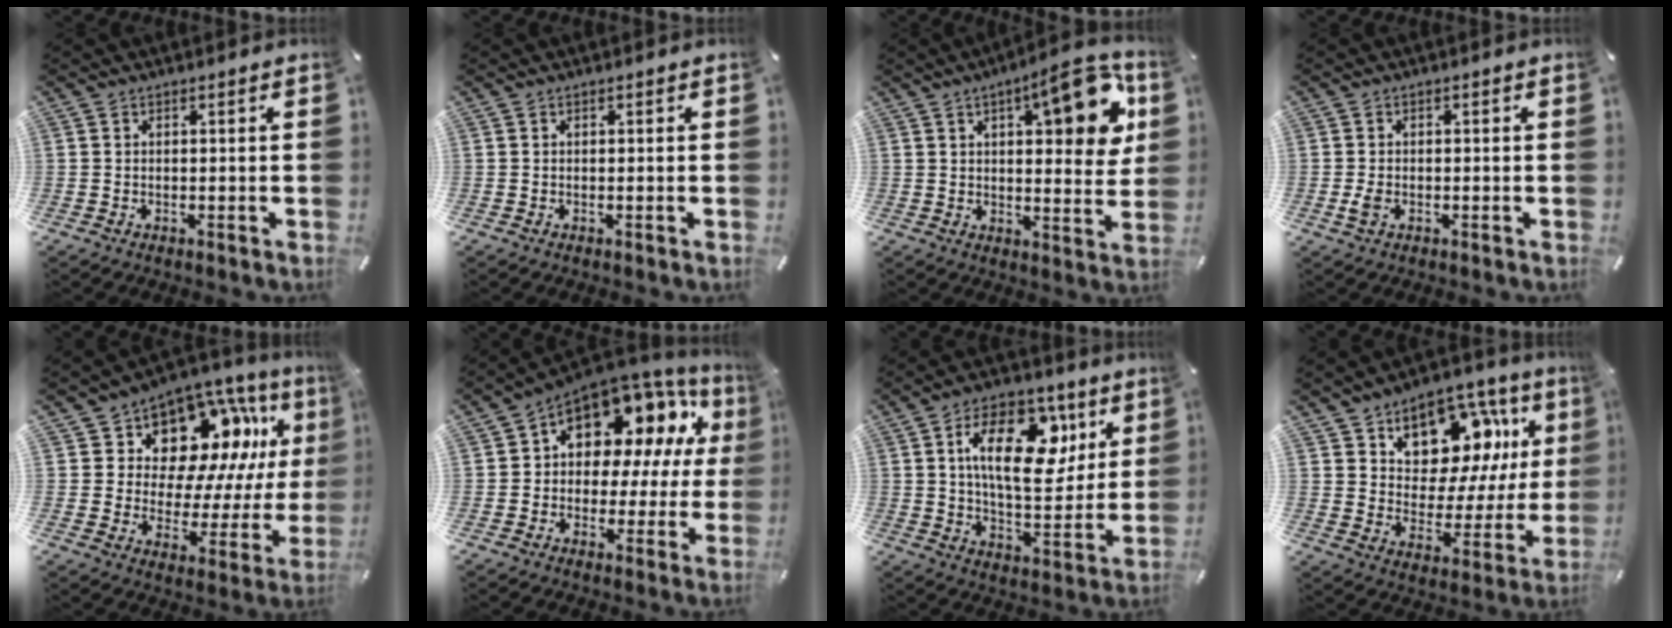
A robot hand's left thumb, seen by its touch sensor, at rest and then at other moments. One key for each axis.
{"total": 0.0}
{"total": 15.5, "fx": 7.0, "fy": 5.7, "fz": 12.6, "tx": -0.153, "ty": -0.035, "tz": 0.107}
{"total": 2.3, "fx": -0.6, "fy": 1.4, "fz": 1.6, "tx": -0.042, "ty": -0.005, "tz": -0.014}
{"total": 14.2, "fx": 7.4, "fy": 9.9, "fz": 6.9, "tx": -0.100, "ty": -0.068, "tz": 0.133}
{"total": 13.7, "fx": 6.2, "fy": 9.3, "fz": 8.0, "tx": -0.122, "ty": -0.053, "tz": 0.107}
{"total": 19.6, "fx": 6.7, "fy": 11.2, "fz": 14.7, "tx": -0.229, "ty": -0.009, "tz": 0.109}
{"total": 13.3, "fx": 8.0, "fy": 8.9, "fz": 5.8, "tx": -0.078, "ty": -0.072, "tz": 0.139}